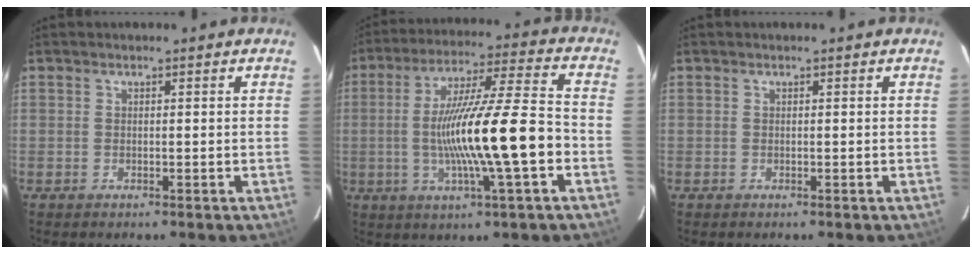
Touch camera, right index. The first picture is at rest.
{"total": 16.4, "force": [-3.2, 0.1, 16.1], "torque": [-0.285, 0.001, -0.057]}
{"total": 0.0}